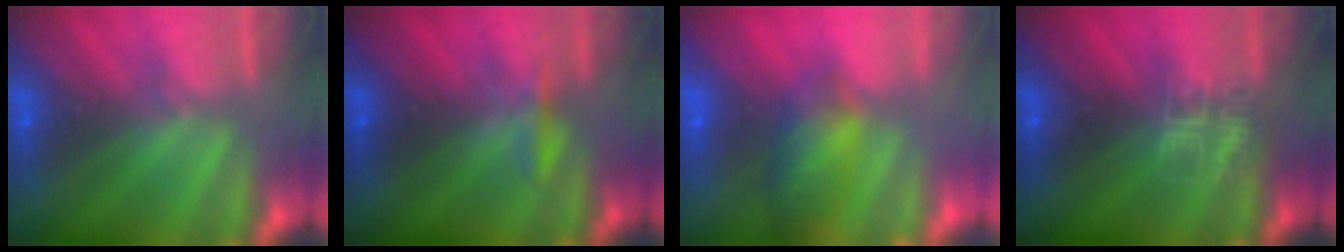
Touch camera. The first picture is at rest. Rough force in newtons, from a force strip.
{"total": 3.4}
{"total": 9.1}
{"total": 3.1}